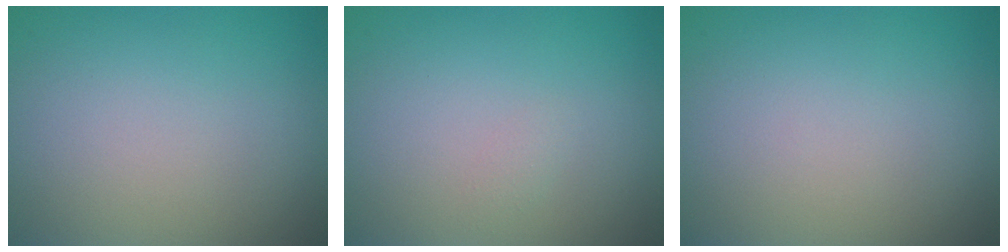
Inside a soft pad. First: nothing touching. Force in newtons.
{"total": 0.5, "press": 0.5, "slide": 0.0}
{"total": 0.0}